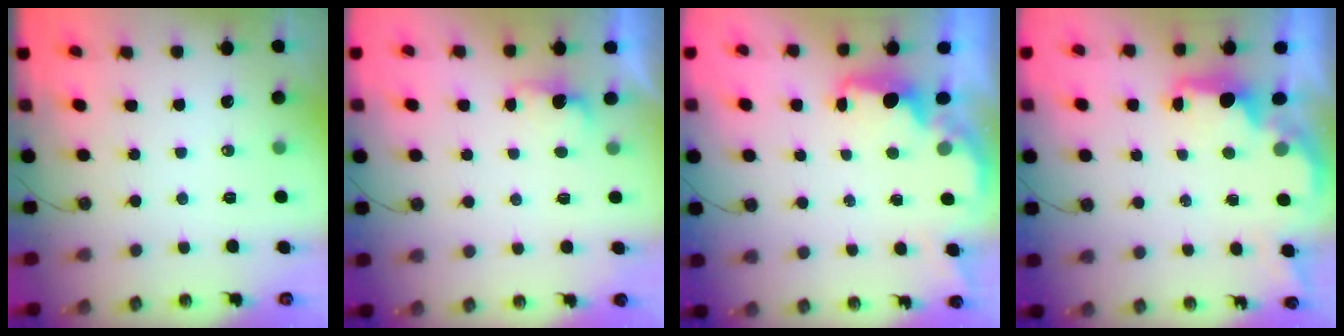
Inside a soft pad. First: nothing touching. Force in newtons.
{"total": 2.0, "press": 1.7, "slide": 0.9}
{"total": 2.1, "press": 1.9, "slide": 0.8}
{"total": 1.9, "press": 1.8, "slide": 0.7}